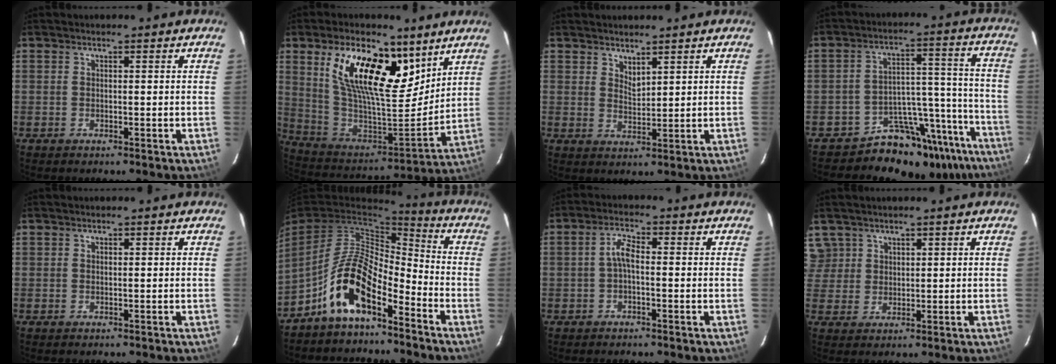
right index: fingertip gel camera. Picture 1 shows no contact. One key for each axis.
{"total": 21.2, "fx": 11.1, "fy": 9.6, "fz": 15.3, "tx": -0.289, "ty": 0.008, "tz": 0.206}
{"total": 2.7, "fx": 2.4, "fy": 0.8, "fz": 1.1, "tx": -0.017, "ty": -0.001, "tz": 0.042}
{"total": 17.9, "fx": -15.3, "fy": 8.2, "fz": 4.2, "tx": -0.048, "ty": 0.065, "tz": -0.215}
{"total": 0.0}
{"total": 11.6, "fx": -7.2, "fy": 4.5, "fz": 7.9, "tx": -0.157, "ty": 0.014, "tz": -0.134}
{"total": 3.0, "fx": -0.6, "fy": 1.2, "fz": 2.8, "tx": -0.059, "ty": 0.011, "tz": -0.012}
{"total": 5.1, "fx": 3.1, "fy": 4.0, "fz": 0.3, "tx": 0.003, "ty": 0.016, "tz": 0.066}